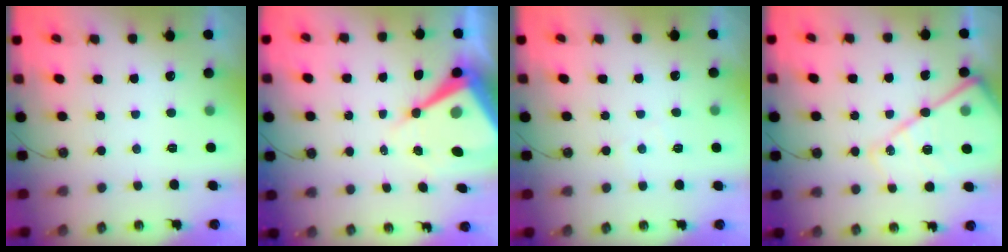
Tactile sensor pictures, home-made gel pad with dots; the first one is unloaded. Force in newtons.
{"total": 15.8, "press": 15.8, "slide": 1.3}
{"total": 3.6, "press": 3.5, "slide": 0.6}
{"total": 18.3, "press": 18.2, "slide": 1.8}